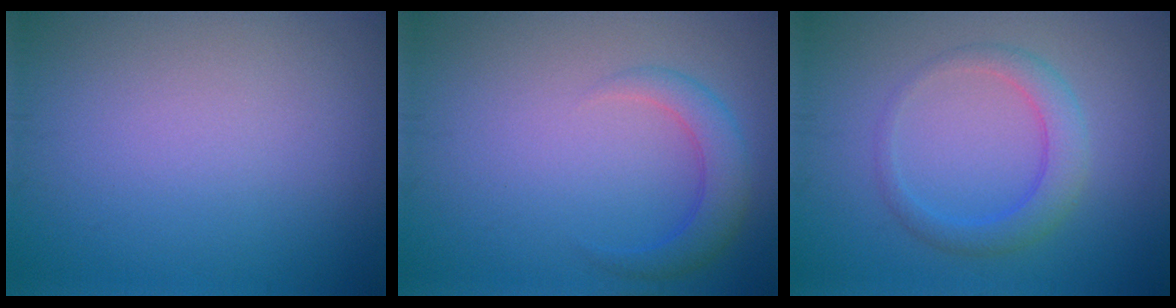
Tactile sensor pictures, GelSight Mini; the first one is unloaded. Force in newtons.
{"total": 2.9, "press": 2.9, "slide": 0.2}
{"total": 3.0, "press": 3.0, "slide": 0.1}